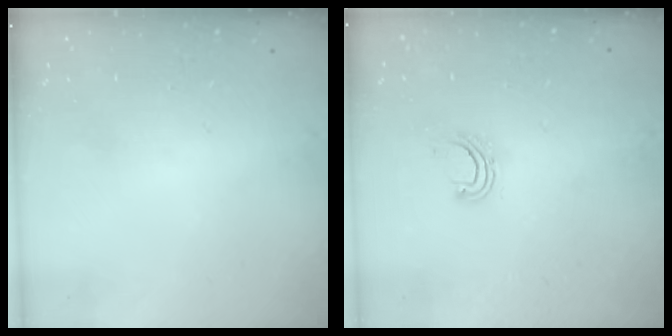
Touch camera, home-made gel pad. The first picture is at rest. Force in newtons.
{"total": 5.4, "press": 5.4, "slide": 0.5}